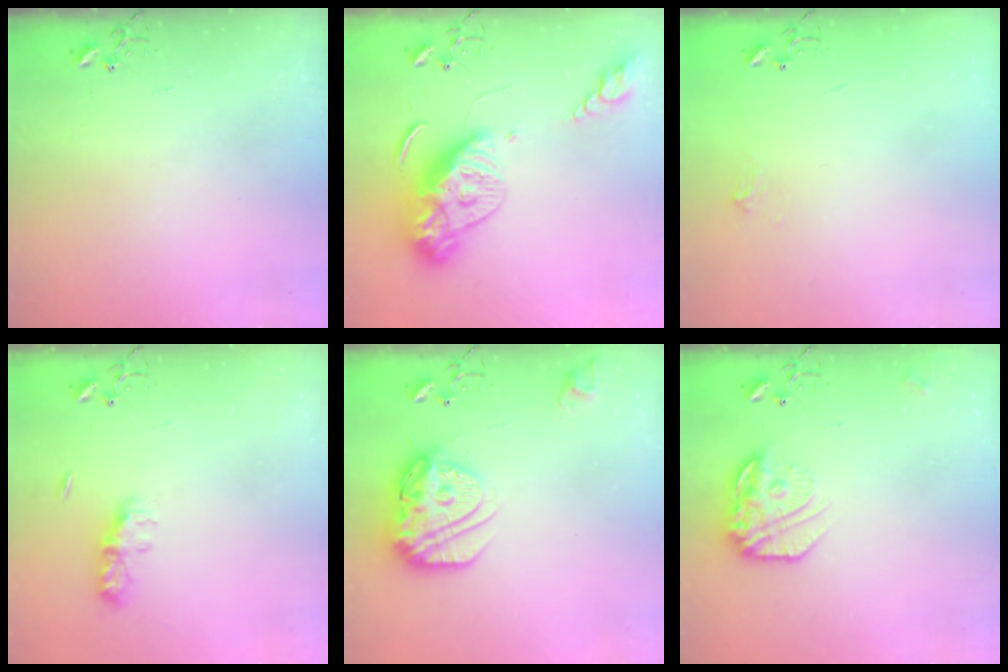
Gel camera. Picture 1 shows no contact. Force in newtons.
{"total": 14.4, "press": 14.4, "slide": 1.3}
{"total": 6.1, "press": 6.1, "slide": 0.7}
{"total": 7.4, "press": 7.4, "slide": 0.4}
{"total": 16.5, "press": 16.5, "slide": 1.6}
{"total": 16.4, "press": 16.3, "slide": 1.3}